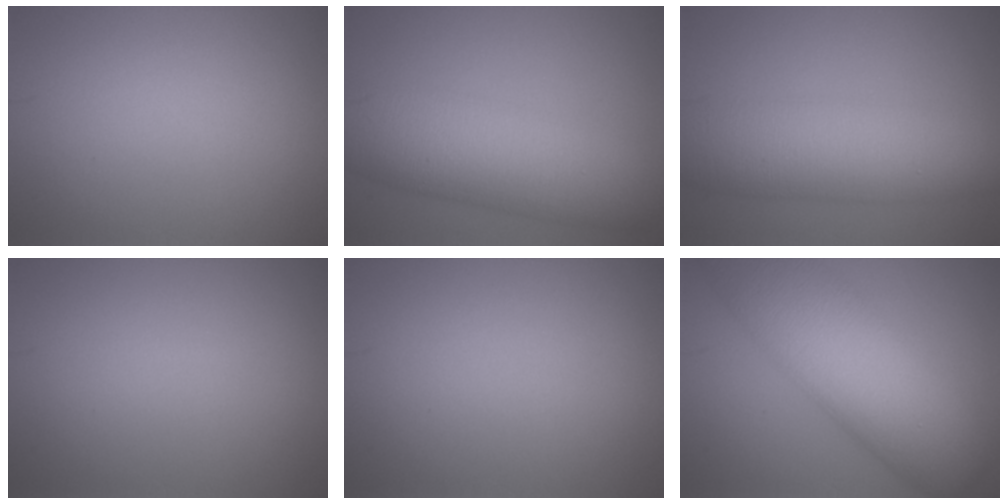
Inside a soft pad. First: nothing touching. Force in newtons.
{"total": 10.3, "press": 10.3, "slide": 0.1}
{"total": 9.5, "press": 9.5, "slide": 0.0}
{"total": 0.0}
{"total": 0.0}
{"total": 11.9, "press": 11.9, "slide": 0.5}